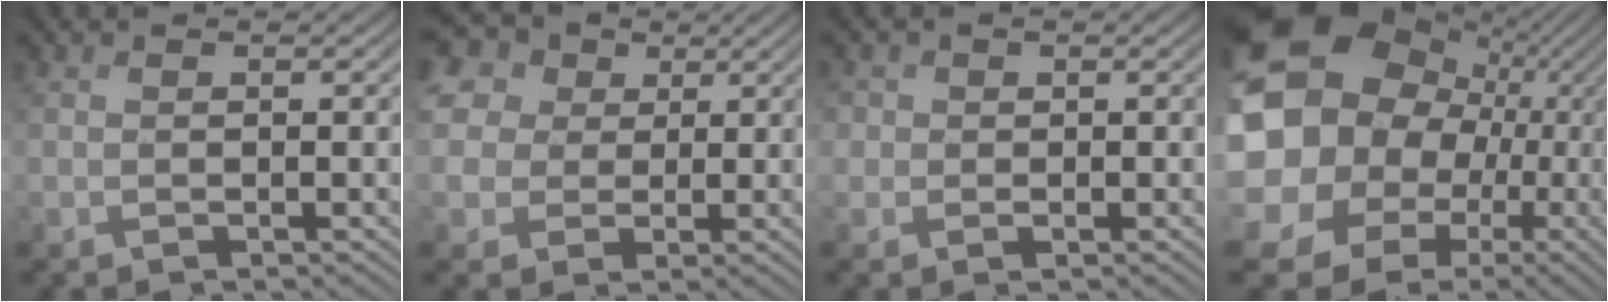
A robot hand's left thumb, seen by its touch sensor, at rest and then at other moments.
{"total": 14.7, "force": [6.4, 11.6, 6.3], "torque": [-0.214, 0.033, 0.116]}
{"total": 2.3, "force": [0.6, 2.2, 0.5], "torque": [-0.023, 0.002, 0.007]}
{"total": 21.7, "force": [1.8, 18.6, 11.0], "torque": [-0.277, -0.012, 0.030]}